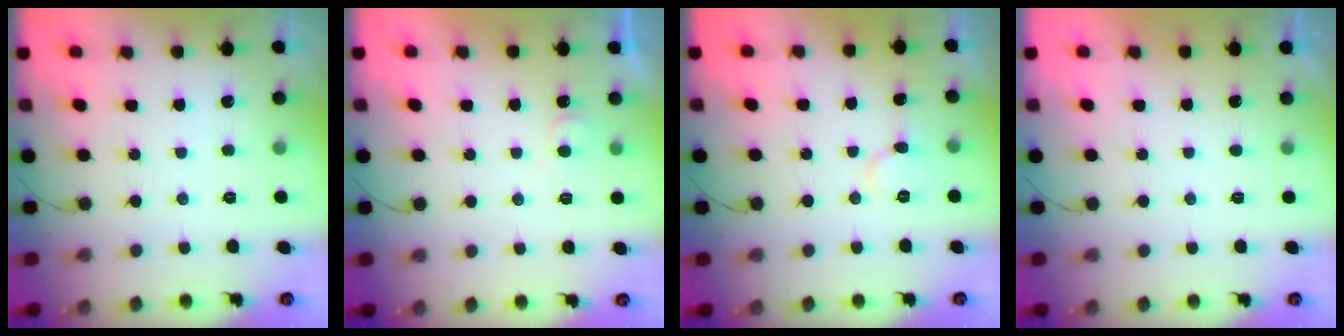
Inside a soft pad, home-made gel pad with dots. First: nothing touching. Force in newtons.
{"total": 4.4, "press": 4.3, "slide": 0.4}
{"total": 6.8, "press": 6.8, "slide": 0.7}
{"total": 1.0, "press": 1.0, "slide": 0.2}